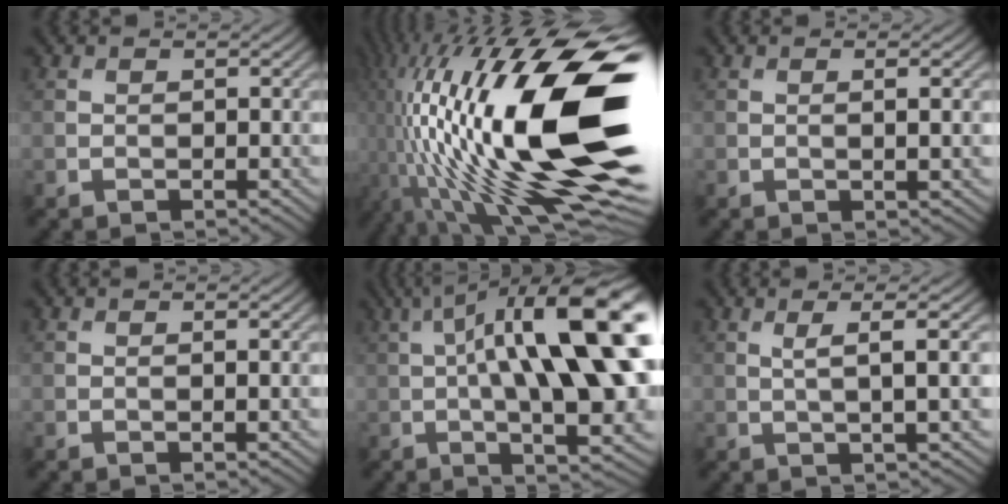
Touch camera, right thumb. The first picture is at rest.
{"total": 22.3, "force": [-1.4, 8.4, 20.6], "torque": [-0.391, -0.029, -0.027]}
{"total": 2.8, "force": [0.2, 0.7, 2.7], "torque": [-0.039, 0.007, 0.001]}
{"total": 1.5, "force": [0.1, 0.4, 1.5], "torque": [-0.020, 0.002, 0.000]}
{"total": 19.4, "force": [2.9, 6.0, 18.2], "torque": [-0.279, 0.036, 0.053]}
{"total": 5.3, "force": [1.3, 0.7, 5.1], "torque": [-0.086, 0.015, 0.025]}